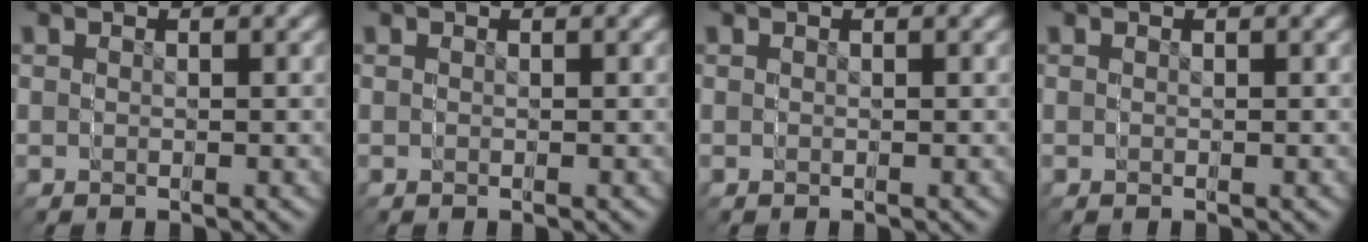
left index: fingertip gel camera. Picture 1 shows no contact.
{"total": 0.0}
{"total": 0.0}
{"total": 0.0}